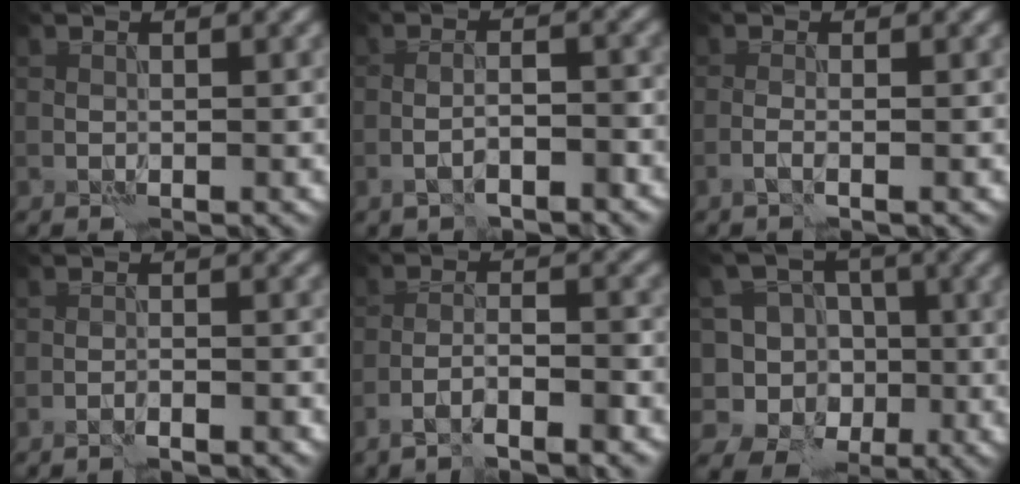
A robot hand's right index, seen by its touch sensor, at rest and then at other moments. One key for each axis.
{"total": 3.1, "fx": -2.0, "fy": 0.7, "fz": 2.3, "tx": -0.040, "ty": 0.004, "tz": -0.036}
{"total": 0.8, "fx": -0.5, "fy": -0.1, "fz": 0.7, "tx": -0.014, "ty": -0.001, "tz": -0.015}
{"total": 2.1, "fx": -1.9, "fy": 0.1, "fz": 0.9, "tx": -0.016, "ty": 0.005, "tz": -0.032}
{"total": 4.2, "fx": -3.1, "fy": 0.6, "fz": 2.7, "tx": -0.045, "ty": 0.005, "tz": -0.057}
{"total": 9.6, "fx": -2.2, "fy": 9.1, "fz": 2.0, "tx": -0.045, "ty": 0.028, "tz": -0.061}